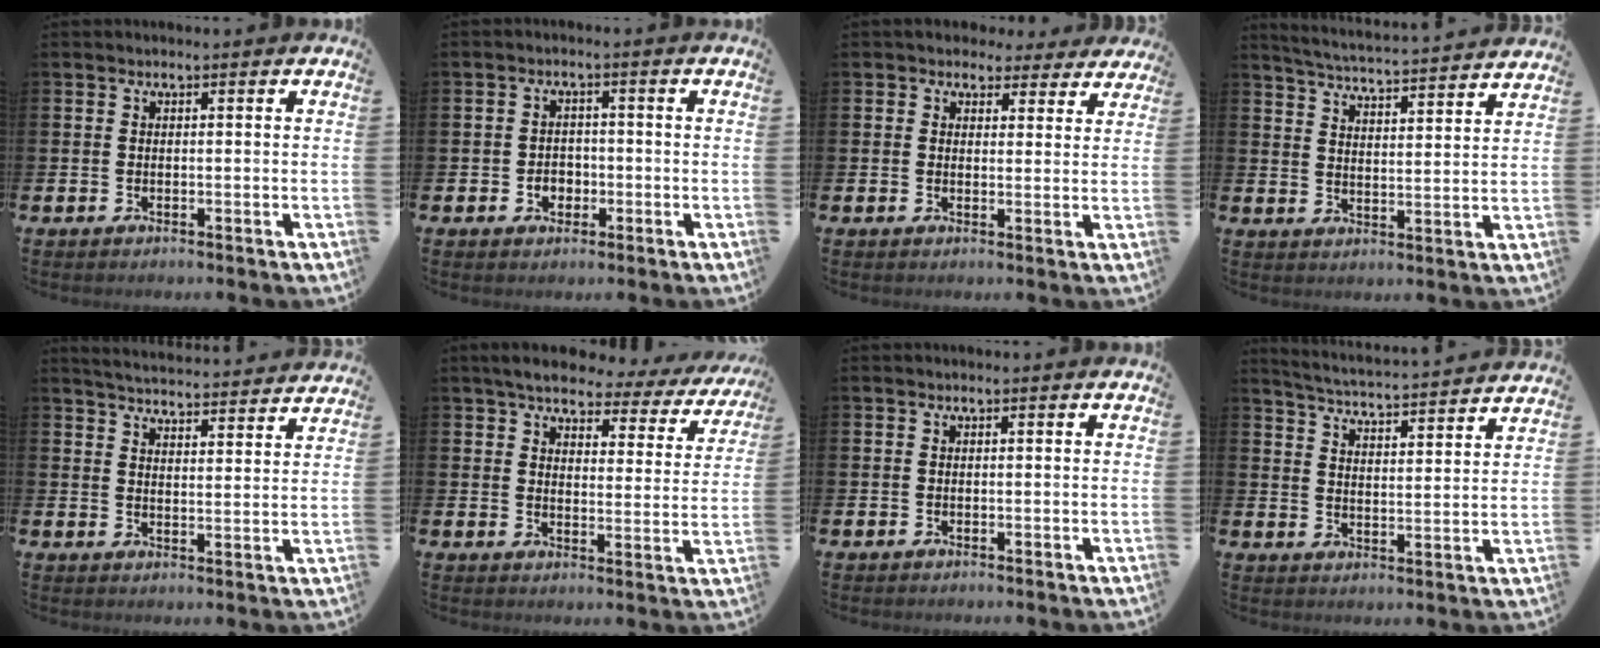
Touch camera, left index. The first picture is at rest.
{"total": 2.4, "force": [-0.9, 2.0, 1.0], "torque": [-0.013, 0.000, -0.024]}
{"total": 3.4, "force": [2.8, 1.9, 0.2], "torque": [-0.005, -0.015, 0.046]}
{"total": 4.8, "force": [4.8, -0.3, 0.5], "torque": [-0.032, -0.042, 0.081]}
{"total": 4.7, "force": [4.7, 0.2, 0.3], "torque": [-0.017, -0.042, 0.080]}
{"total": 4.4, "force": [3.9, 1.5, 1.4], "torque": [-0.044, -0.027, 0.059]}
{"total": 0.0}
{"total": 4.6, "force": [4.6, -0.3, 0.7], "torque": [-0.034, -0.042, 0.075]}